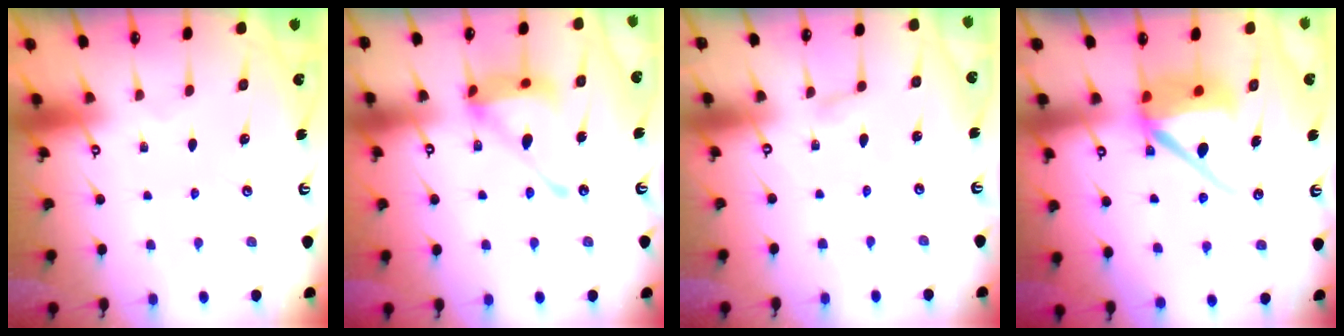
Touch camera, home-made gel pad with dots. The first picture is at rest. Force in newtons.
{"total": 16.1, "press": 16.0, "slide": 1.6}
{"total": 1.1, "press": 1.1, "slide": 0.1}
{"total": 10.3, "press": 10.2, "slide": 1.2}